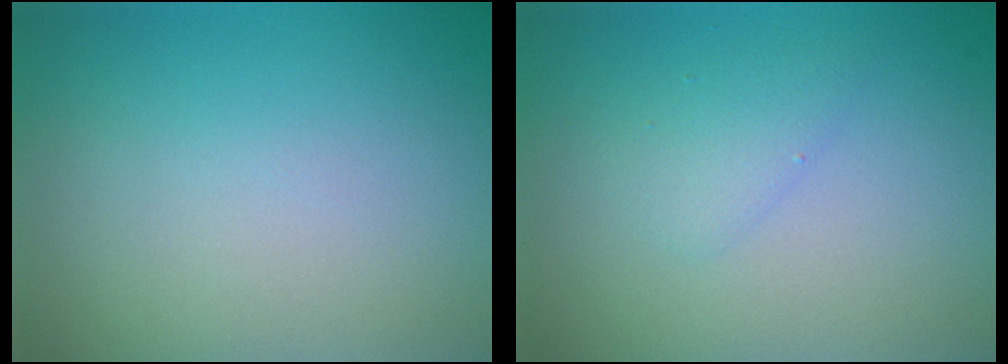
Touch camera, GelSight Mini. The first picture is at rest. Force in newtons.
{"total": 1.5, "press": 1.5, "slide": 0.1}